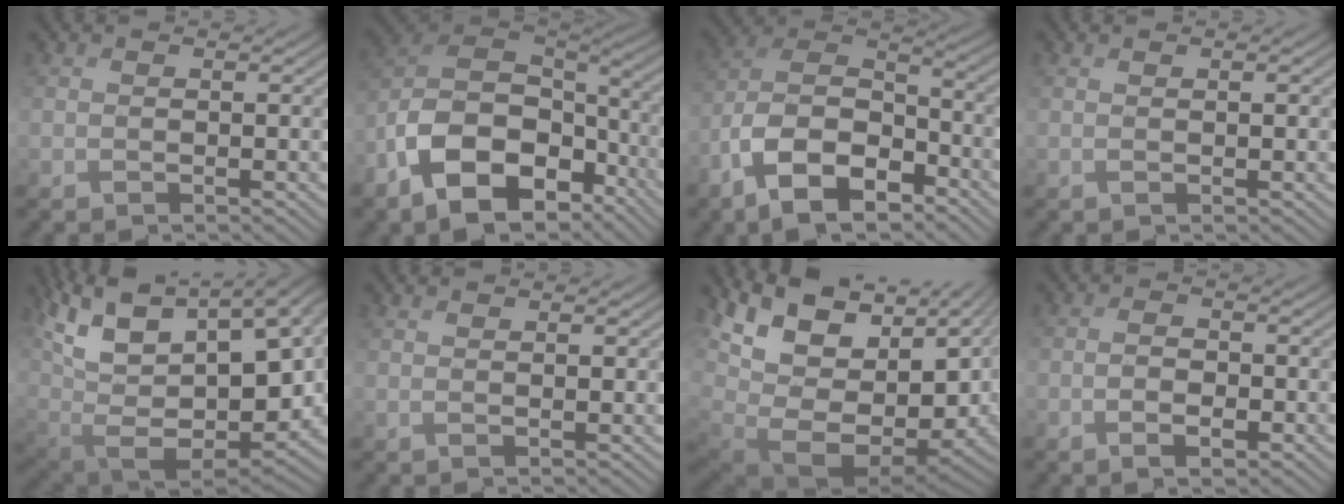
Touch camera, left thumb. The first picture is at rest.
{"total": 14.5, "force": [-7.7, 9.1, 8.2], "torque": [-0.181, -0.038, -0.148]}
{"total": 13.3, "force": [-8.2, 6.6, 8.2], "torque": [-0.160, -0.014, -0.170]}
{"total": 0.8, "force": [0.2, 0.0, 0.8], "torque": [-0.007, -0.001, -0.001]}
{"total": 18.3, "force": [4.7, 10.0, 14.6], "torque": [-0.273, 0.011, 0.137]}
{"total": 1.1, "force": [0.4, 0.1, 1.0], "torque": [-0.012, -0.001, 0.008]}
{"total": 18.7, "force": [0.4, 11.3, 14.8], "torque": [-0.276, -0.050, 0.065]}
{"total": 2.8, "force": [-1.7, 1.2, 1.9], "torque": [-0.026, -0.003, -0.035]}